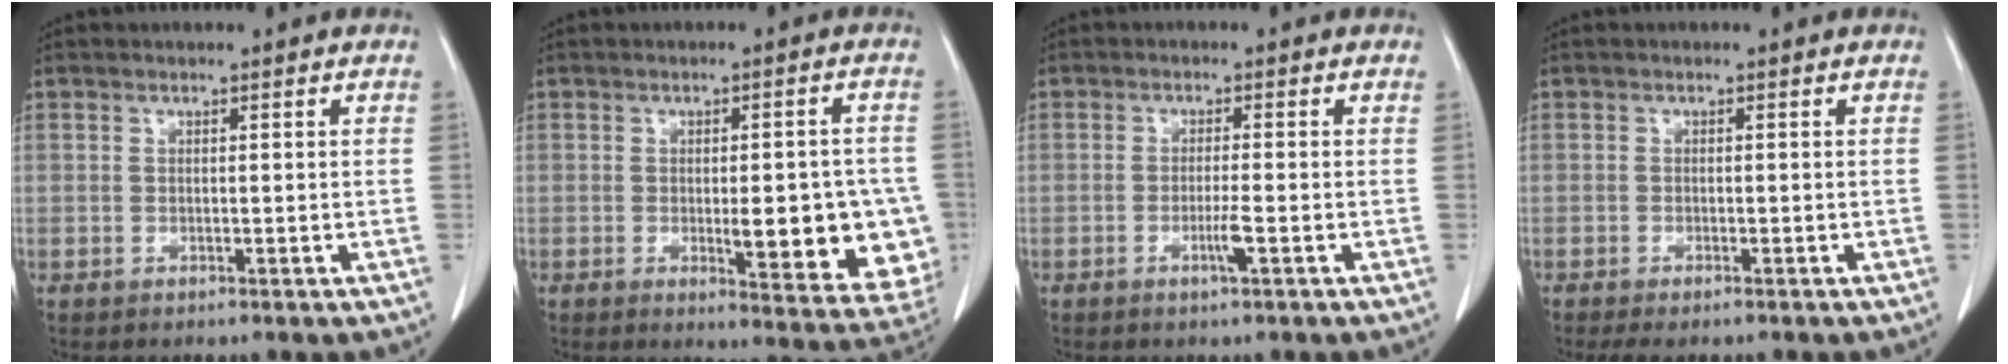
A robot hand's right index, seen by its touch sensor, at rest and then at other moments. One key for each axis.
{"total": 13.7, "fx": -2.4, "fy": 3.9, "fz": 12.9, "tx": -0.111, "ty": 0.005, "tz": -0.014}
{"total": 2.6, "fx": -1.2, "fy": -0.3, "fz": 2.3, "tx": -0.046, "ty": -0.005, "tz": -0.023}
{"total": 3.5, "fx": -2.8, "fy": 0.8, "fz": 1.8, "tx": -0.027, "ty": -0.009, "tz": -0.041}